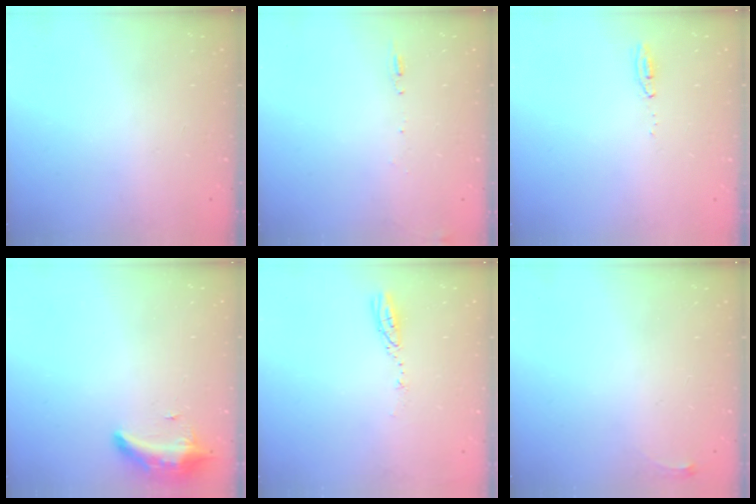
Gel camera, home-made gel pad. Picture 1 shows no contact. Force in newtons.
{"total": 5.6, "press": 5.3, "slide": 1.7}
{"total": 11.2, "press": 5.8, "slide": 9.6}
{"total": 8.5, "press": 8.4, "slide": 1.4}
{"total": 3.8, "press": 3.8, "slide": 0.4}
{"total": 2.8, "press": 2.8, "slide": 0.4}